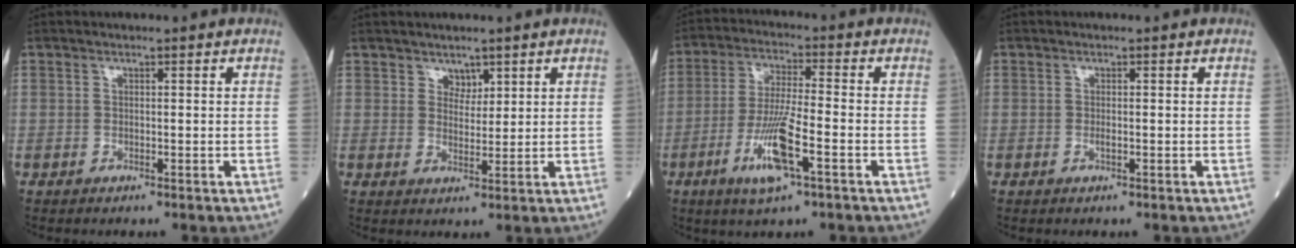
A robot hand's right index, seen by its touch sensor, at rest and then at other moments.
{"total": 2.4, "force": [1.7, 1.5, 0.8], "torque": [-0.008, -0.002, 0.030]}
{"total": 9.8, "force": [-4.0, 0.8, 8.9], "torque": [-0.177, -0.013, -0.075]}
{"total": 0.6, "force": [-0.2, 0.1, 0.6], "torque": [-0.013, 0.001, -0.001]}